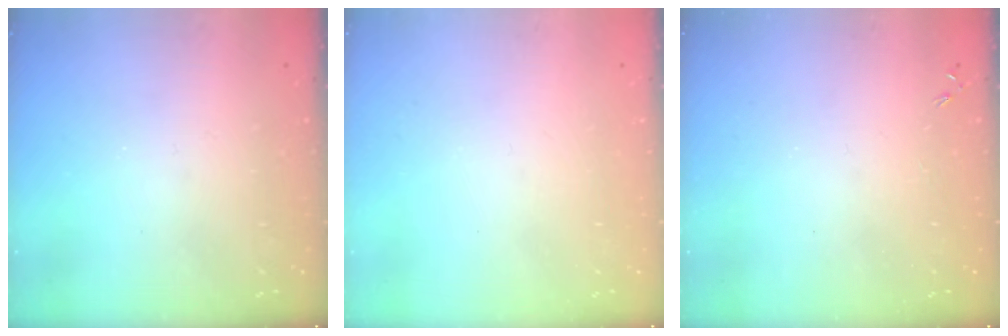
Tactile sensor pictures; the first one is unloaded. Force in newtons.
{"total": 0.0}
{"total": 0.0}